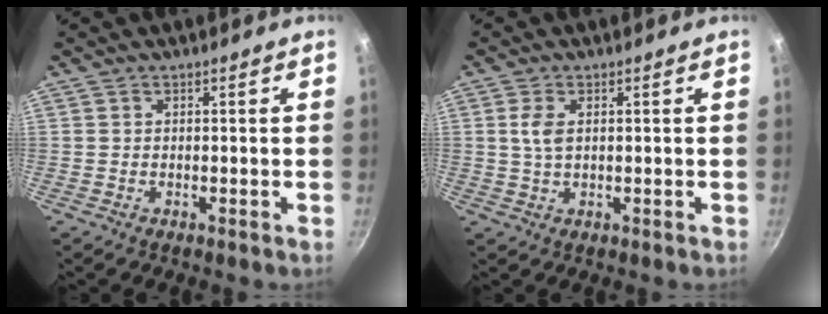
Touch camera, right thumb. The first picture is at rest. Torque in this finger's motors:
{"motor_torque": [0.19, -0.09, 0.60, 0.08, 0.21]}